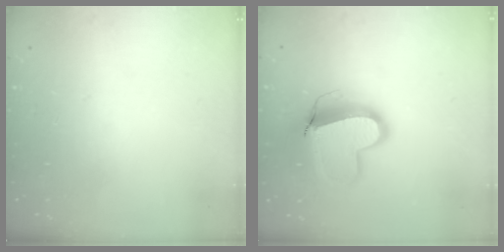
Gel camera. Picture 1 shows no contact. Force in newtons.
{"total": 13.1, "press": 13.0, "slide": 1.3}